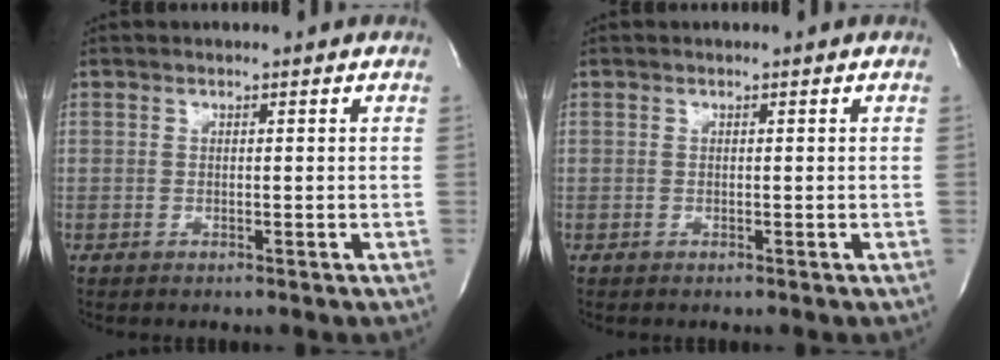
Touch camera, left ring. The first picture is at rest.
{"total": 0.0}